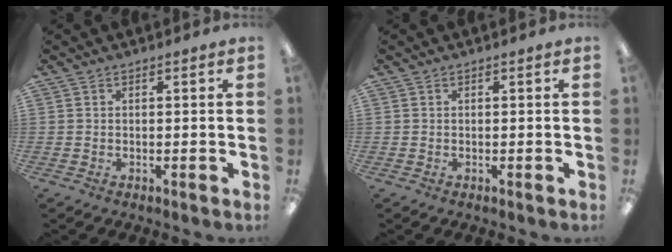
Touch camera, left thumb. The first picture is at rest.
{"total": 0.0}